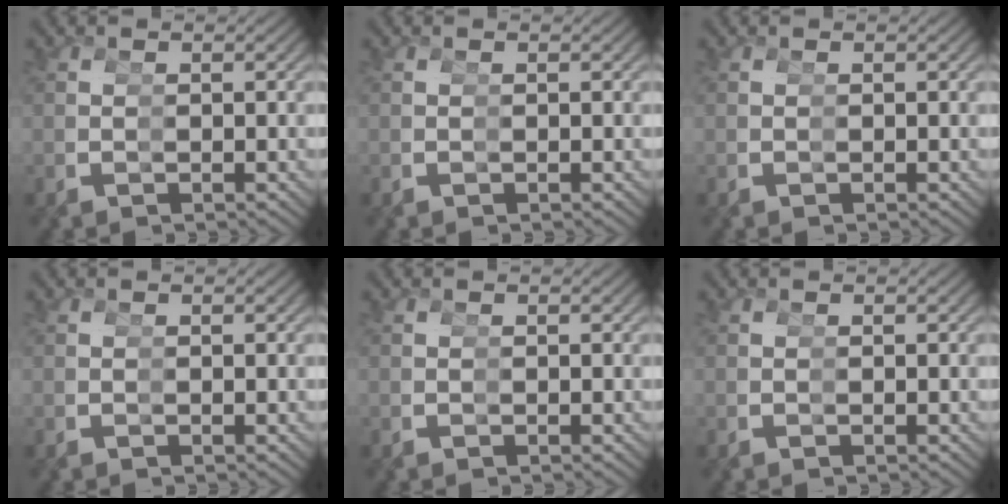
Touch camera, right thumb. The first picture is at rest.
{"total": 0.0}
{"total": 0.0}
{"total": 0.0}
{"total": 0.0}
{"total": 0.0}